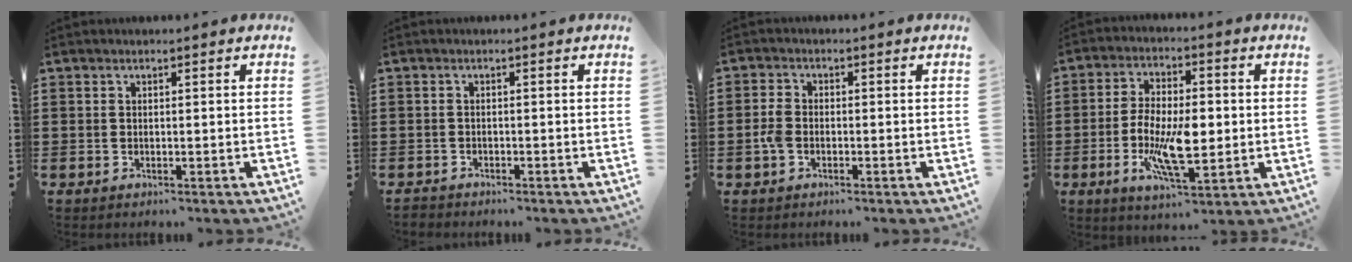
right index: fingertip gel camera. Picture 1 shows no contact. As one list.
[{"total": 1.1, "force": [-1.1, 0.1, -0.2], "torque": [0.000, 0.001, -0.023]}, {"total": 2.9, "force": [-0.9, 1.7, 2.2], "torque": [-0.071, -0.011, -0.024]}, {"total": 10.5, "force": [-1.7, 4.0, 9.6], "torque": [-0.195, -0.004, -0.031]}]